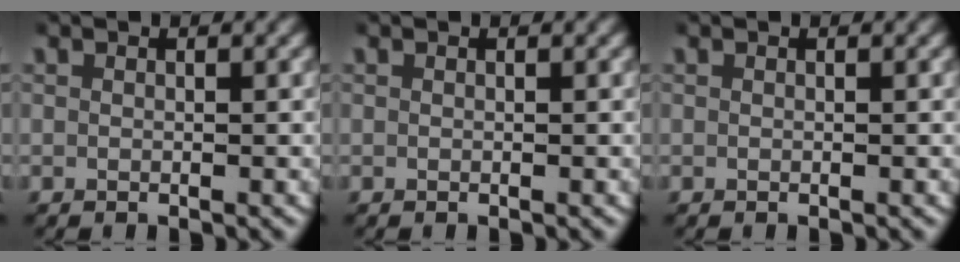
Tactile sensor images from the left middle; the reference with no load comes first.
{"total": 0.0}
{"total": 0.0}